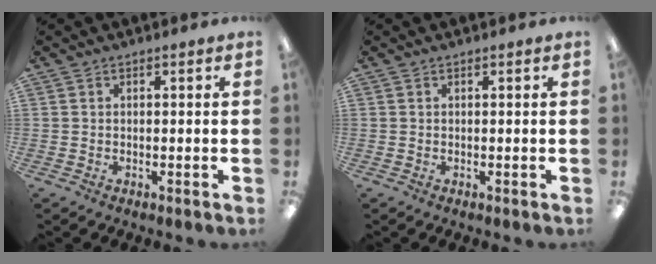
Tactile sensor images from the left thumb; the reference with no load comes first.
{"total": 0.0}